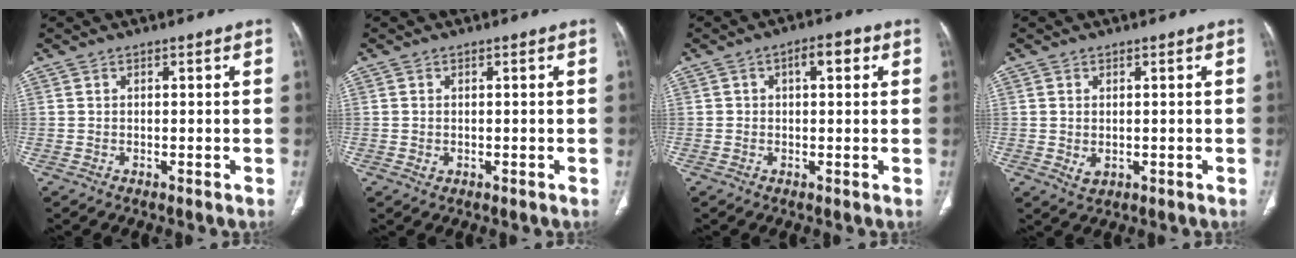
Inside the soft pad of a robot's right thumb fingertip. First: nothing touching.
{"total": 1.0, "force": [-0.1, 0.8, 0.6], "torque": [-0.013, -0.001, 0.002]}
{"total": 4.4, "force": [1.2, 2.4, 3.5], "torque": [-0.040, 0.012, 0.015]}
{"total": 2.5, "force": [-0.1, 1.7, 1.8], "torque": [-0.032, -0.006, 0.006]}